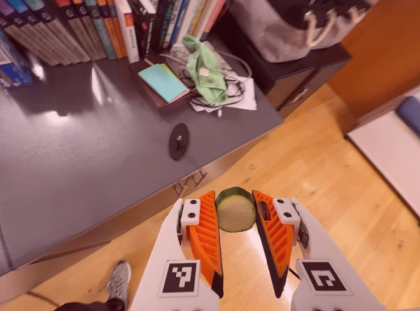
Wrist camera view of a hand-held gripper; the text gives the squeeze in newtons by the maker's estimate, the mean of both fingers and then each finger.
{"total": 8.9, "left": 8.7, "right": 9.0}